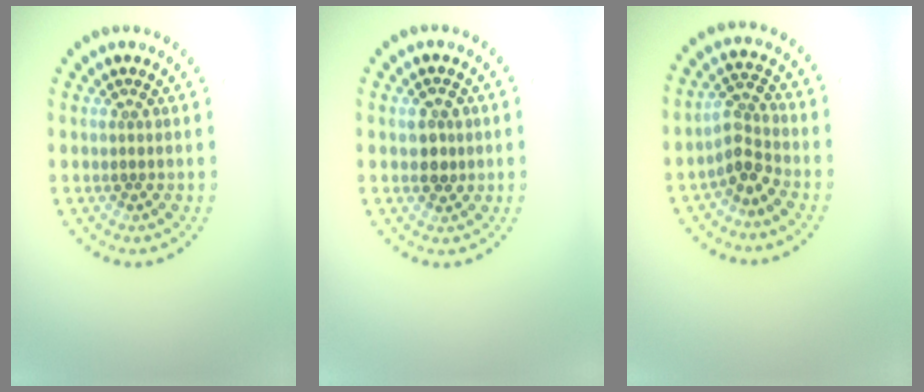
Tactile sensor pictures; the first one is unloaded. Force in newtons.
{"total": 2.0, "press": 2.0, "slide": 0.2}
{"total": 2.6, "press": 2.0, "slide": 1.8}